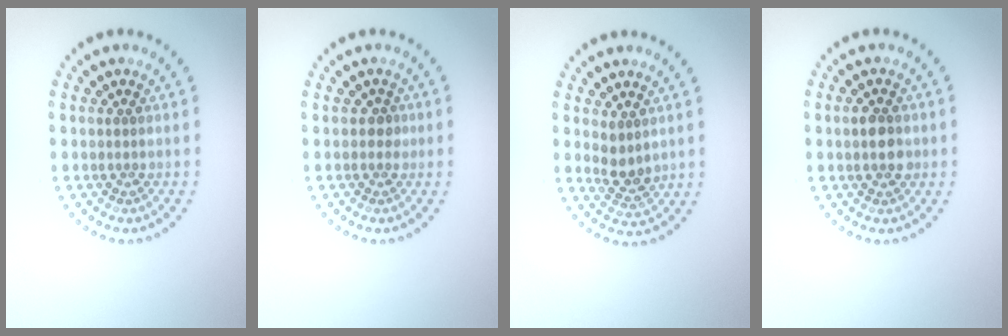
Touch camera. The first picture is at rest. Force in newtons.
{"total": 0.9, "press": 0.7, "slide": 0.6}
{"total": 2.4, "press": 2.1, "slide": 1.0}
{"total": 2.5, "press": 2.5, "slide": 0.2}